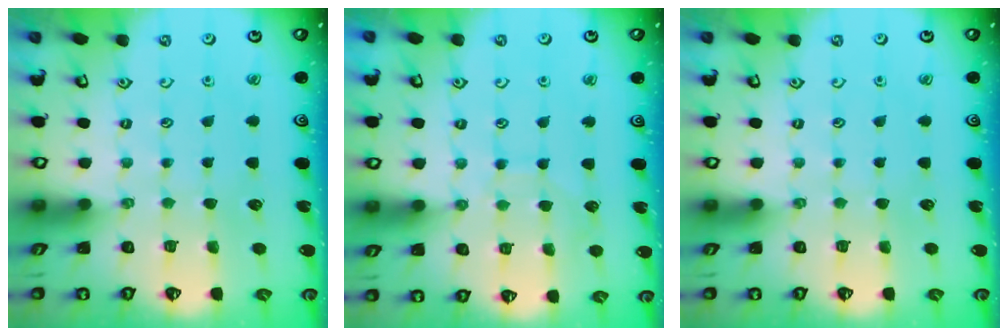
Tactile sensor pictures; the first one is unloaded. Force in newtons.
{"total": 6.3, "press": 6.3, "slide": 0.5}
{"total": 0.0}